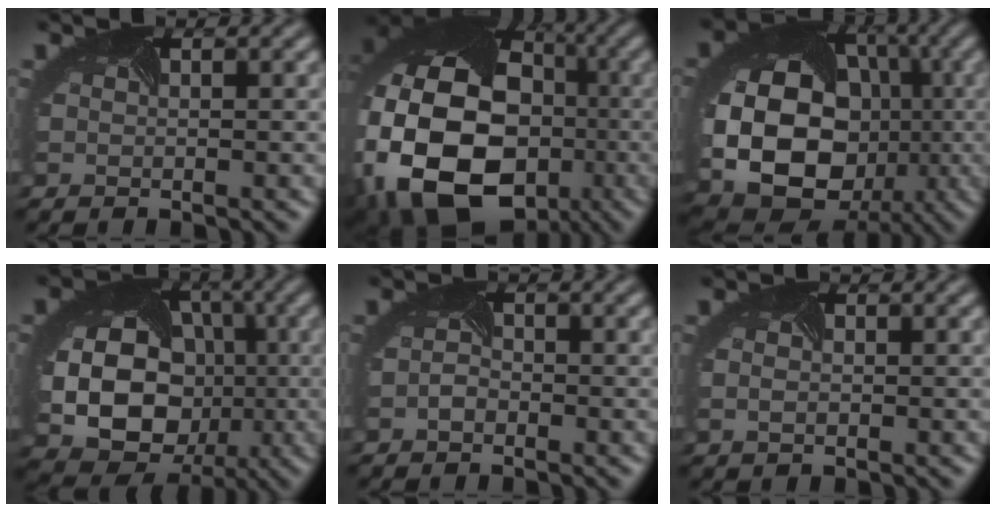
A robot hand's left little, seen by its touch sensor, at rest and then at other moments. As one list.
[{"total": 22.7, "force": [-5.0, 18.0, 12.9], "torque": [-0.256, -0.027, -0.126]}, {"total": 17.0, "force": [-2.1, 13.4, 10.2], "torque": [-0.187, -0.044, -0.037]}, {"total": 15.7, "force": [-1.2, 13.0, 8.9], "torque": [-0.175, -0.031, -0.023]}, {"total": 0.9, "force": [-0.7, 0.4, 0.4], "torque": [-0.016, -0.002, -0.015]}, {"total": 1.0, "force": [-0.1, 0.6, 0.8], "torque": [-0.020, -0.001, 0.003]}]